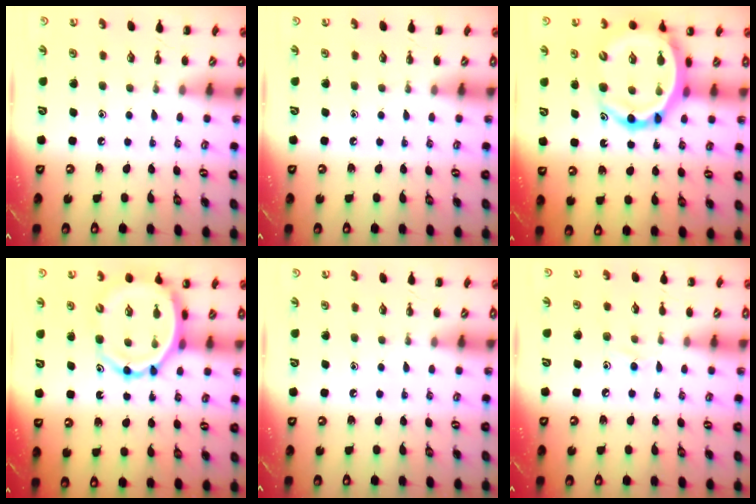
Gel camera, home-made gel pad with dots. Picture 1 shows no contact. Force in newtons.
{"total": 0.0}
{"total": 17.5, "press": 16.8, "slide": 4.9}
{"total": 10.7, "press": 10.1, "slide": 3.4}
{"total": 0.0}
{"total": 7.0, "press": 6.6, "slide": 2.4}